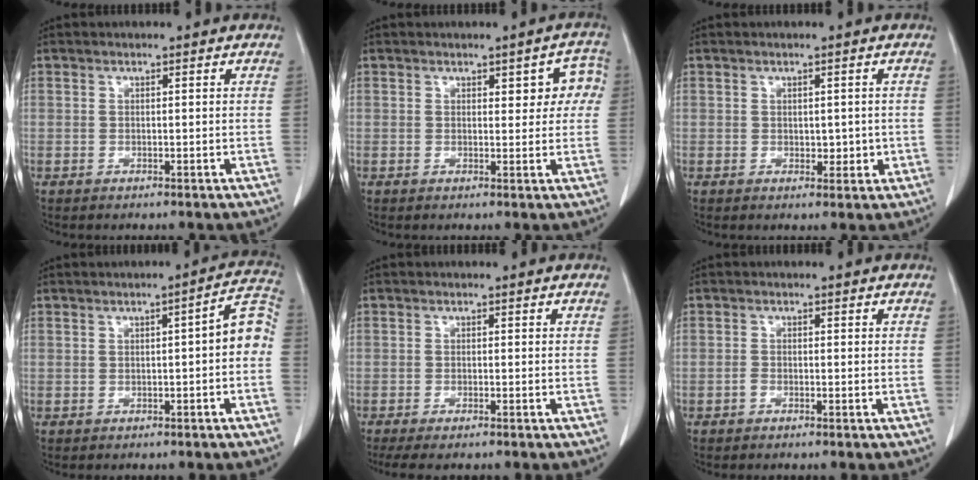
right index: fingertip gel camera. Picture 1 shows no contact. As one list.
[{"total": 4.6, "force": [1.3, 2.3, 3.8], "torque": [-0.025, 0.017, 0.014]}, {"total": 2.5, "force": [-0.1, 1.6, 1.9], "torque": [-0.020, 0.000, 0.006]}, {"total": 5.4, "force": [-0.5, 1.0, 5.3], "torque": [-0.061, 0.025, -0.010]}, {"total": 5.4, "force": [-4.5, 0.8, 2.8], "torque": [-0.037, -0.009, -0.068]}, {"total": 0.6, "force": [-0.5, 0.2, 0.4], "torque": [-0.006, 0.001, -0.010]}]